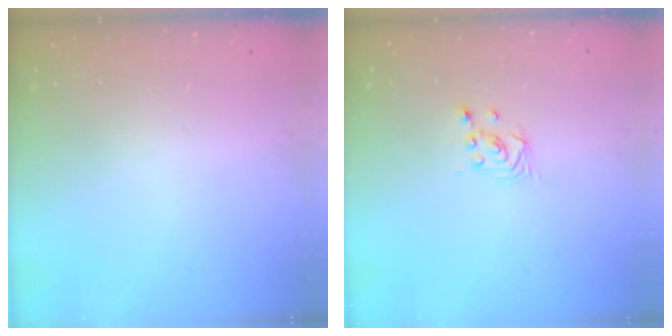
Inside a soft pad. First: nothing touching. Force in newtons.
{"total": 2.2, "press": 2.2, "slide": 0.2}